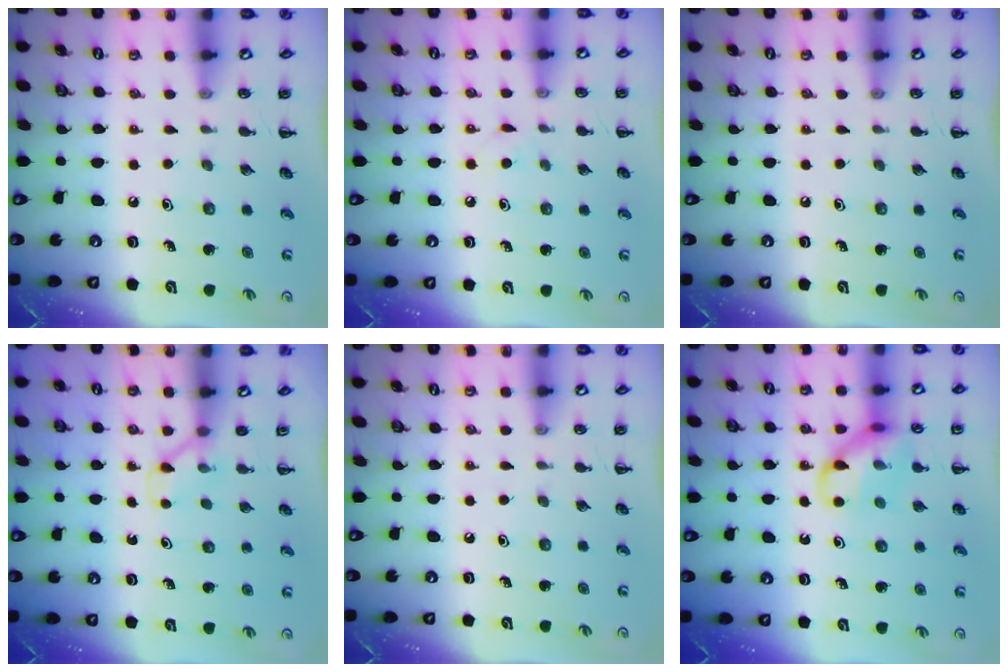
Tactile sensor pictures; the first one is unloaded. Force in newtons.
{"total": 2.9, "press": 2.8, "slide": 0.9}
{"total": 0.0}
{"total": 2.8, "press": 2.6, "slide": 1.0}
{"total": 0.0}
{"total": 11.5, "press": 11.3, "slide": 1.7}